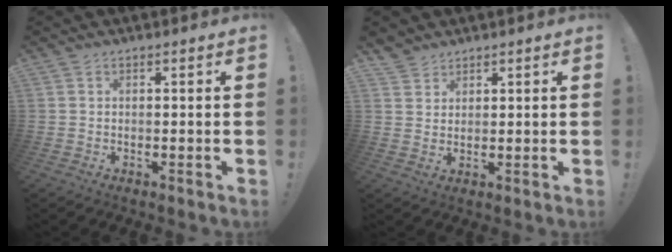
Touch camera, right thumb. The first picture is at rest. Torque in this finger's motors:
{"motor_torque": [-0.11, -0.03, -0.33, 0.33, -0.02]}